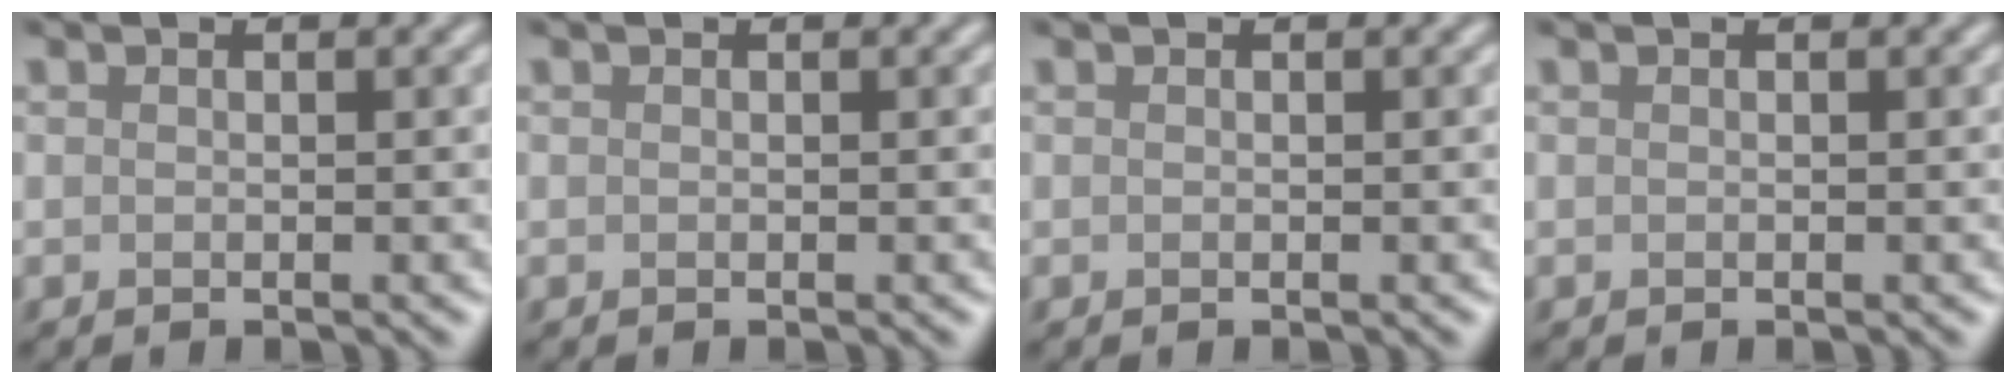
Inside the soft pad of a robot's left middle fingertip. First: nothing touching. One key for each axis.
{"total": 0.0}
{"total": 0.0}
{"total": 0.0}